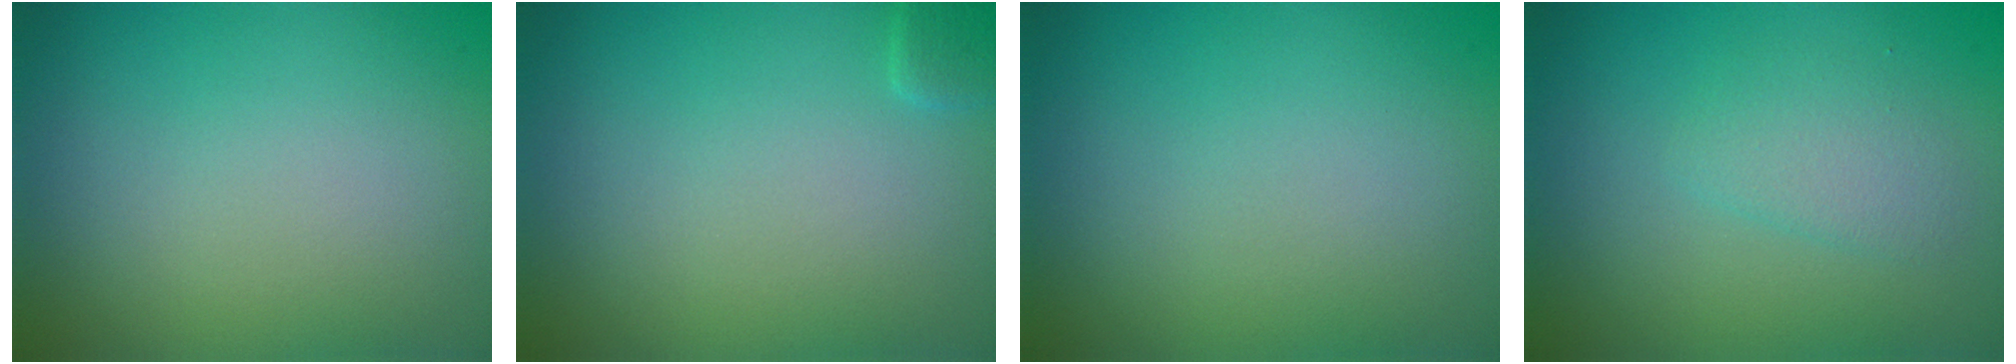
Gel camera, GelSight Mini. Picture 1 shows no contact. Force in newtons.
{"total": 1.0, "press": 1.0, "slide": 0.1}
{"total": 0.0}
{"total": 1.8, "press": 1.8, "slide": 0.1}